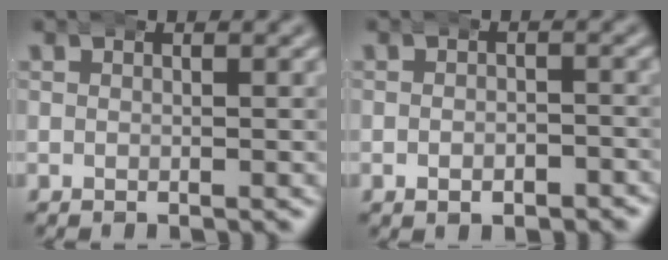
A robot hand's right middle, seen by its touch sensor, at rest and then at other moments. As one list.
[{"total": 1.9, "force": [-1.3, 1.1, 0.8], "torque": [-0.006, -0.003, -0.021]}]